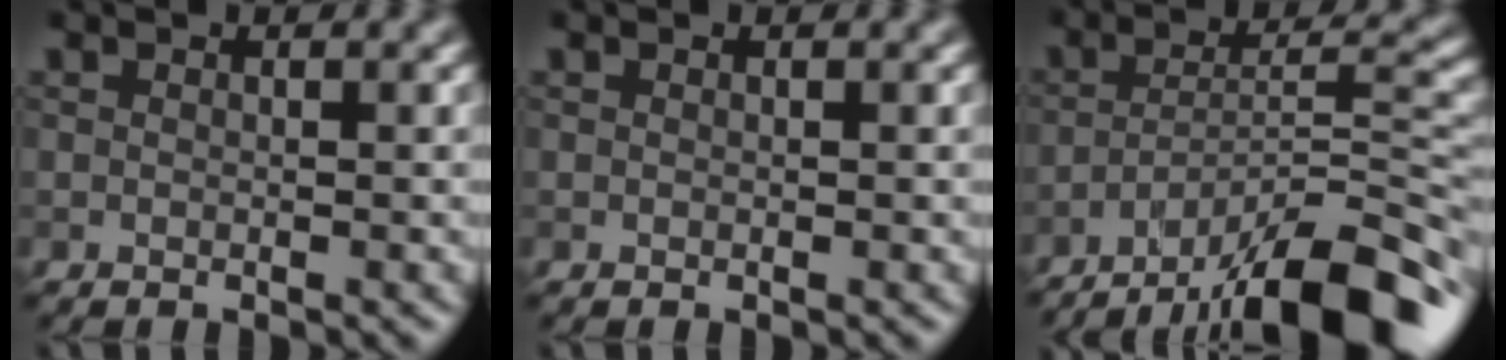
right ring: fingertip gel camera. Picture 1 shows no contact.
{"total": 0.0}
{"total": 13.2, "force": [-9.8, 3.0, 8.3], "torque": [-0.127, 0.013, -0.159]}